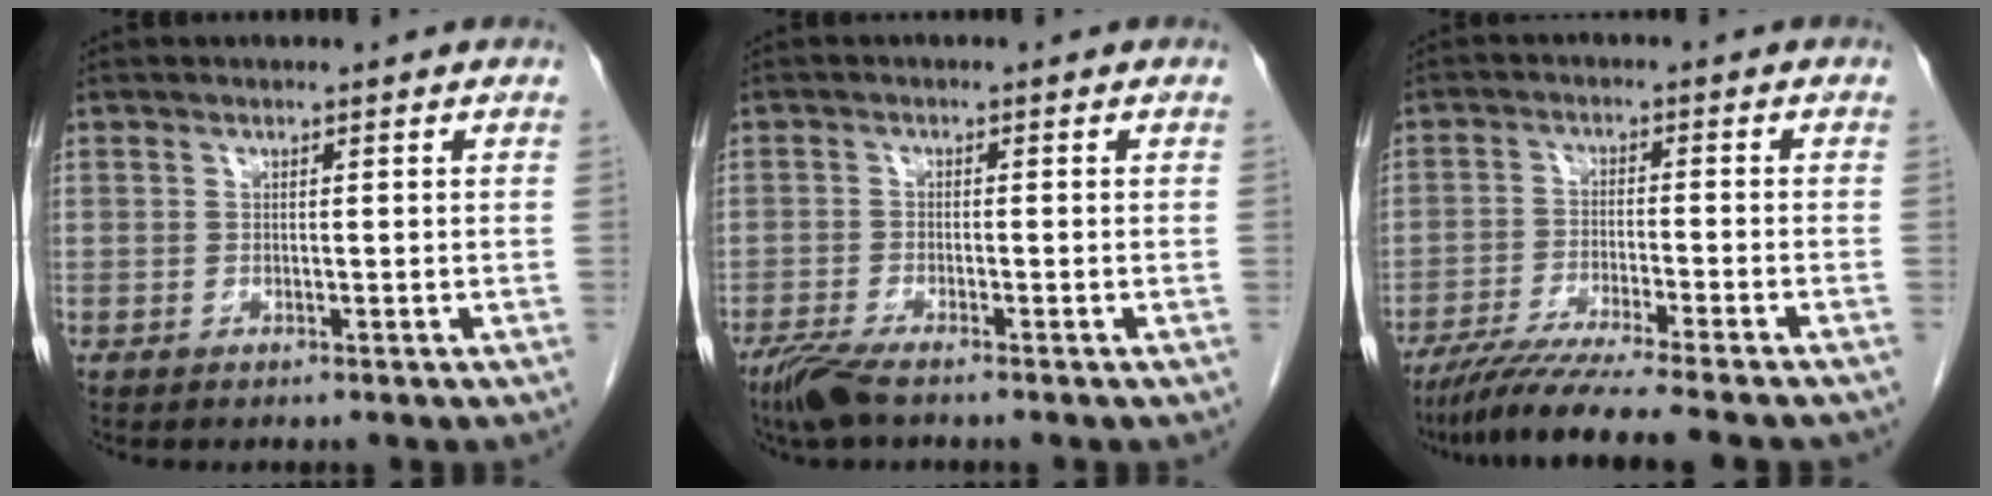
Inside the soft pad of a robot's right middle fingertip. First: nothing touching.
{"total": 4.1, "force": [-3.1, 0.4, 2.6], "torque": [-0.057, -0.012, -0.062]}
{"total": 12.3, "force": [-10.4, -1.2, 6.4], "torque": [-0.084, -0.039, -0.162]}